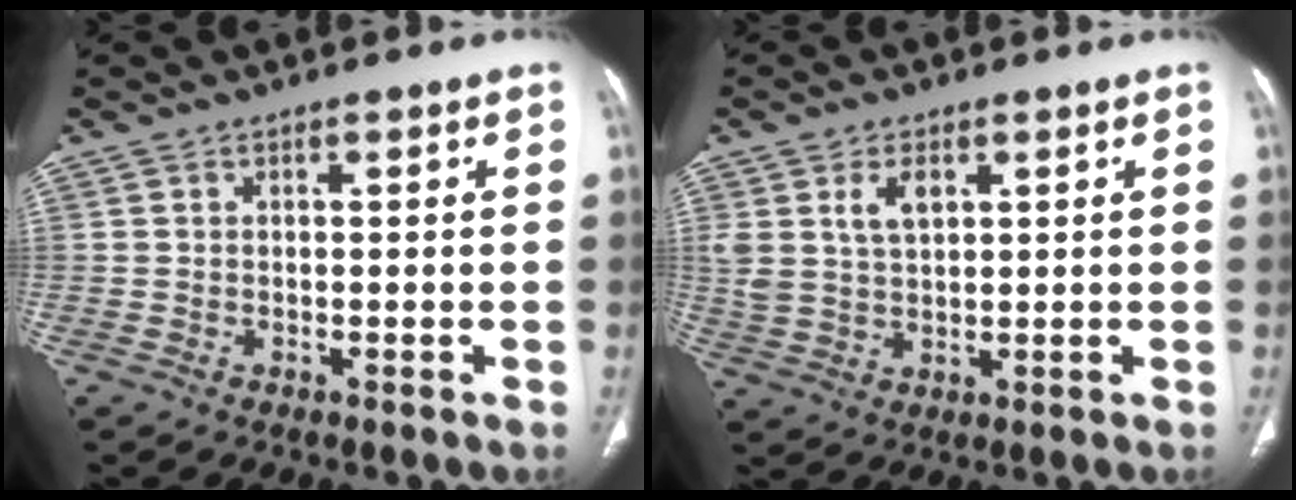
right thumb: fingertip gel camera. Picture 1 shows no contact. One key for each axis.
{"total": 6.0, "fx": 2.5, "fy": 3.4, "fz": 4.2, "tx": -0.076, "ty": -0.007, "tz": 0.056}